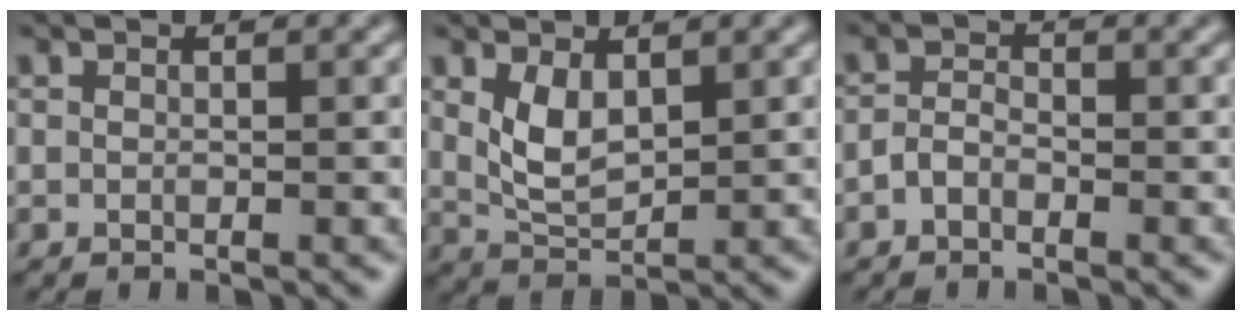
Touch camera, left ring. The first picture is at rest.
{"total": 3.1, "force": [1.2, 1.6, 2.4], "torque": [-0.057, -0.006, 0.032]}
{"total": 1.5, "force": [-0.9, 0.8, 0.9], "torque": [-0.018, 0.005, -0.022]}